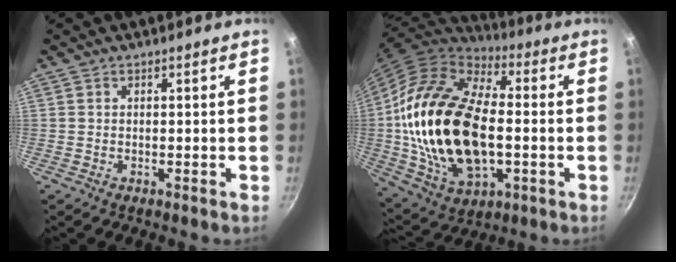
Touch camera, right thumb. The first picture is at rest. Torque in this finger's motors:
{"motor_torque": [-0.80, 2.51, 2.59, -0.17, 0.59]}